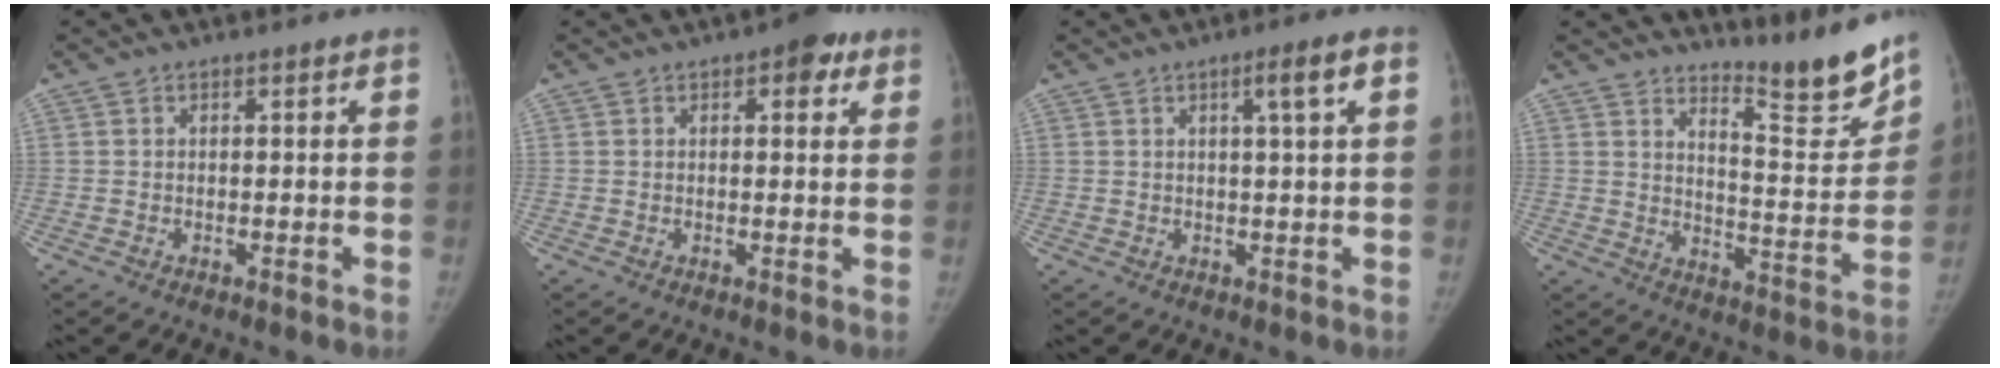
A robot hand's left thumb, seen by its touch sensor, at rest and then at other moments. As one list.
[{"total": 5.2, "force": [2.7, 2.3, 3.8], "torque": [-0.027, -0.004, 0.027]}, {"total": 4.2, "force": [1.5, 0.0, 3.9], "torque": [-0.062, 0.002, 0.024]}, {"total": 13.4, "force": [12.0, 1.4, 5.7], "torque": [-0.057, -0.122, 0.176]}]